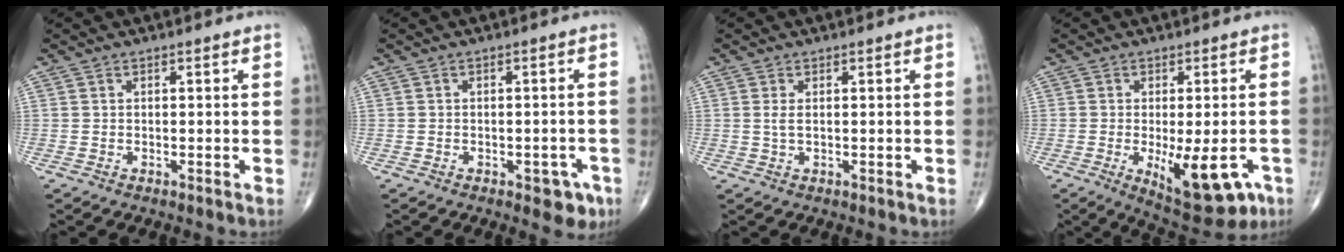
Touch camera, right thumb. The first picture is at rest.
{"total": 4.7, "force": [-2.4, 2.5, 3.2], "torque": [-0.016, 0.010, -0.027]}
{"total": 1.1, "force": [0.2, 0.4, 1.0], "torque": [-0.026, 0.001, 0.006]}
{"total": 13.4, "force": [-4.6, 5.3, 11.4], "torque": [-0.144, -0.007, -0.050]}